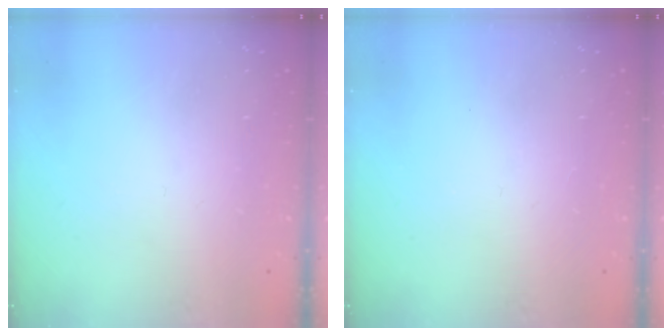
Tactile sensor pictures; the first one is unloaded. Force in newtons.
{"total": 3.6, "press": 3.6, "slide": 0.3}